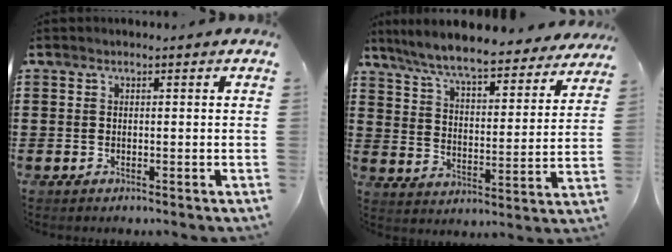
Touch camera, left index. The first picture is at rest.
{"total": 8.0, "force": [7.3, 0.4, 3.3], "torque": [-0.095, -0.044, 0.125]}